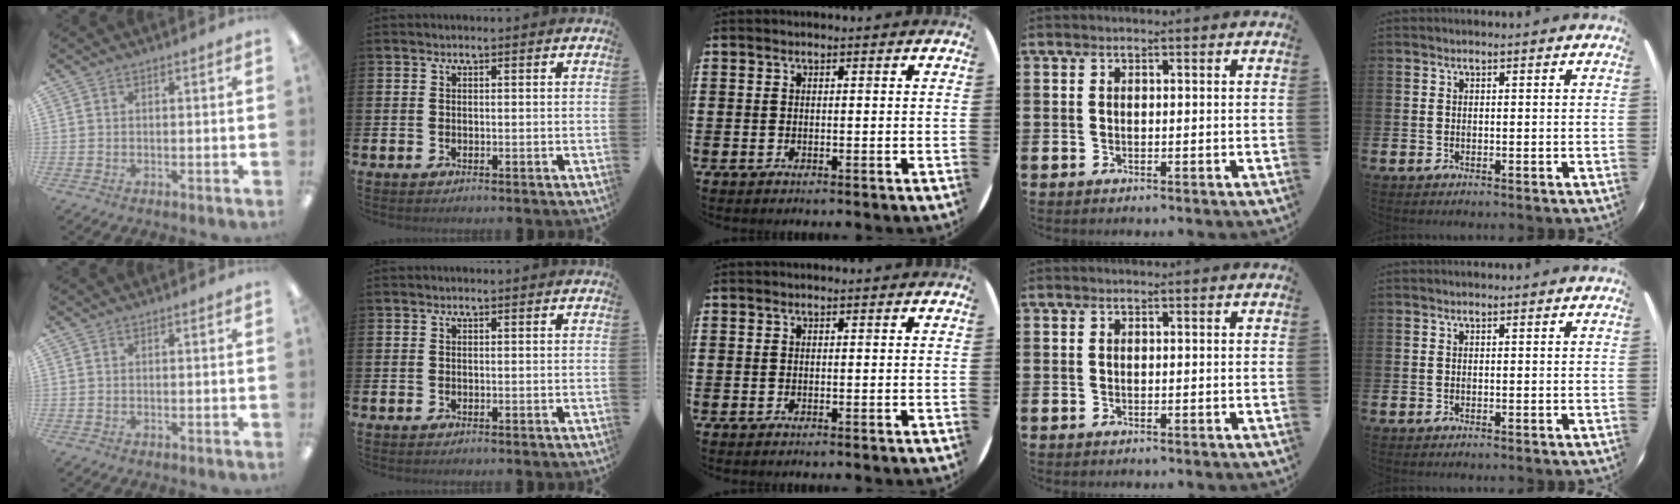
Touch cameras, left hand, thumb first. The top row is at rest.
{}